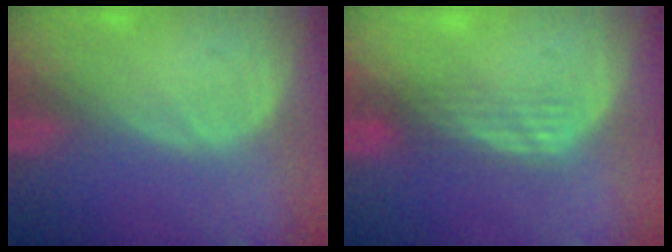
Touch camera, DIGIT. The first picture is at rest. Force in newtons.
{"total": 2.9, "press": 2.5, "slide": 1.5}